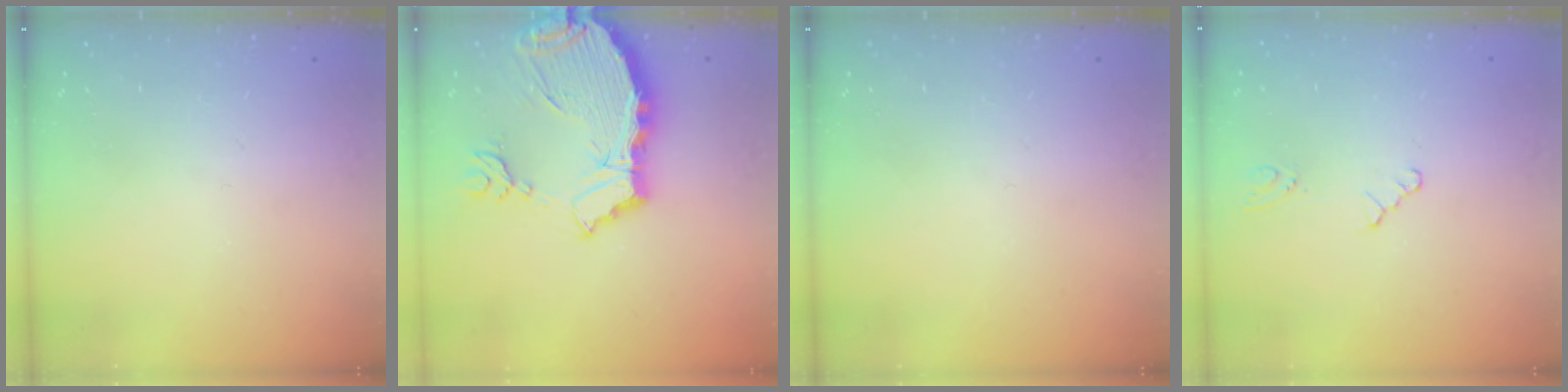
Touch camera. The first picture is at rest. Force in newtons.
{"total": 11.9, "press": 11.9, "slide": 1.3}
{"total": 0.0}
{"total": 0.8, "press": 0.8, "slide": 0.1}